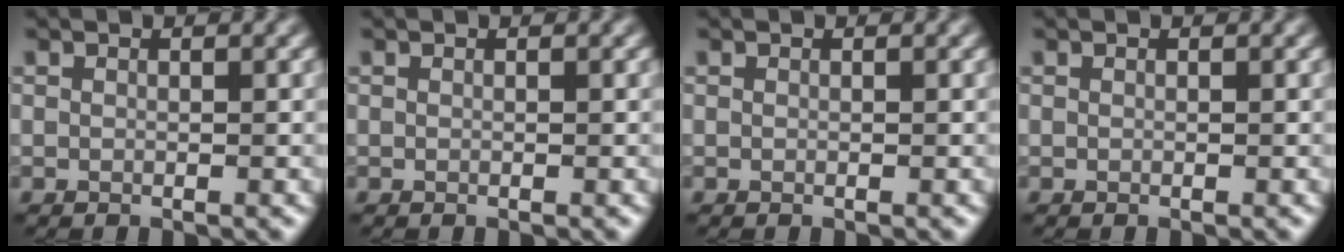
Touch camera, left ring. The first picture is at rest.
{"total": 0.0}
{"total": 0.0}
{"total": 0.0}